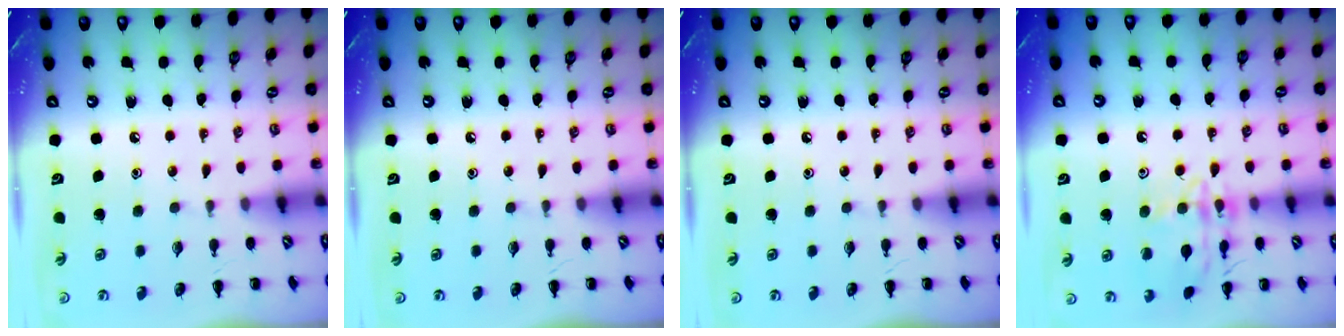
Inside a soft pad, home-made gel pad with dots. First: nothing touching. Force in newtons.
{"total": 0.0}
{"total": 0.0}
{"total": 13.5, "press": 13.5, "slide": 1.1}